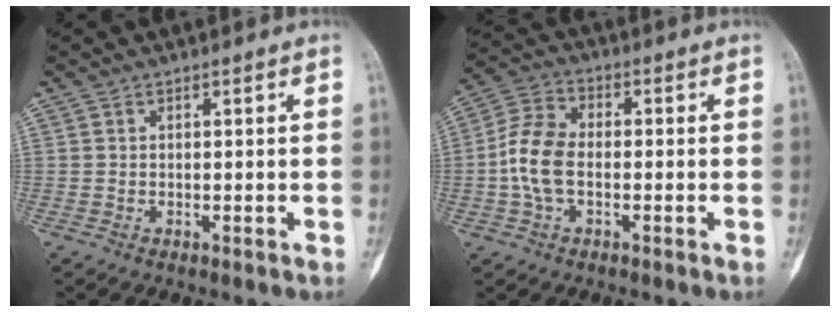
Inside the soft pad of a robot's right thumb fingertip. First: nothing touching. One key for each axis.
{"total": 9.0, "fx": -1.3, "fy": 5.6, "fz": 7.0, "tx": -0.147, "ty": 0.025, "tz": -0.032}